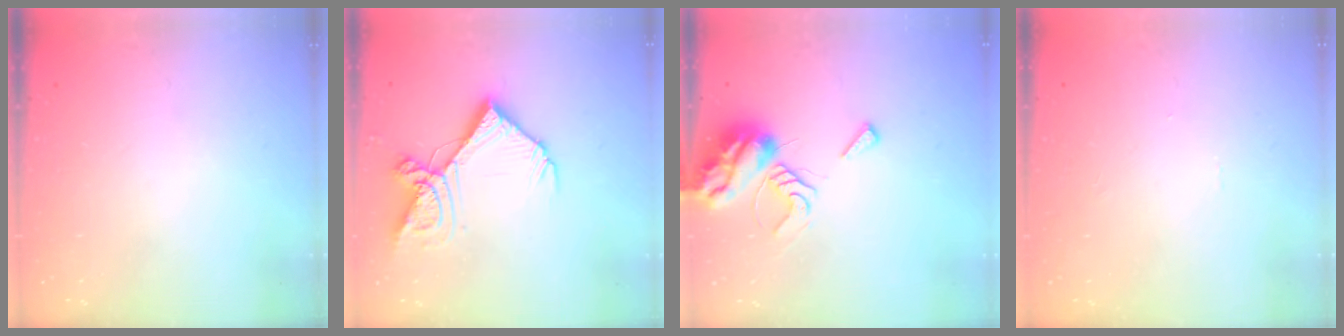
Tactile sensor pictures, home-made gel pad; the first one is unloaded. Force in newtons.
{"total": 15.5, "press": 15.4, "slide": 1.7}
{"total": 9.3, "press": 9.3, "slide": 0.9}
{"total": 0.0}